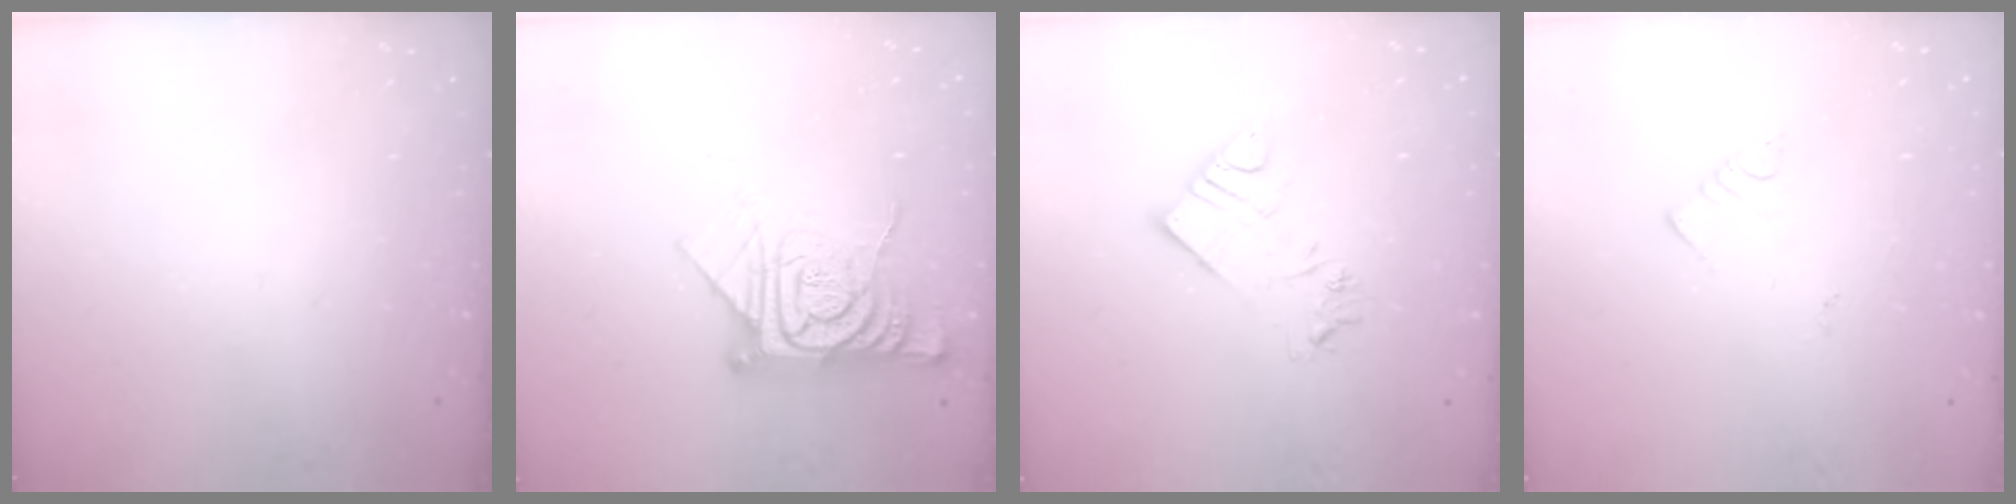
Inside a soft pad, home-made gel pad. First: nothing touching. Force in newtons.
{"total": 14.6, "press": 14.5, "slide": 1.4}
{"total": 10.5, "press": 10.5, "slide": 1.0}
{"total": 2.7, "press": 2.7, "slide": 0.6}